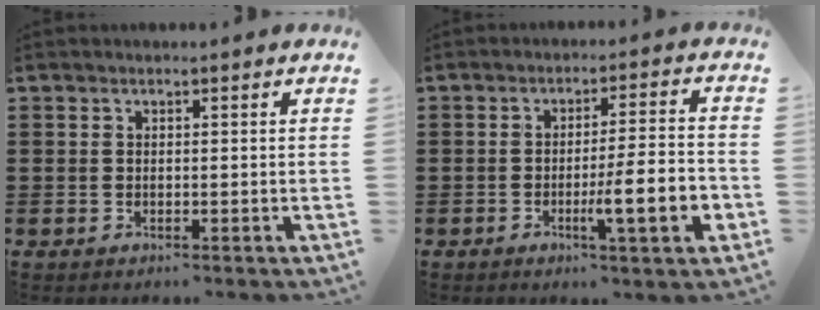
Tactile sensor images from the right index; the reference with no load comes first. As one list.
[{"total": 9.2, "force": [-2.9, 1.0, 8.7], "torque": [-0.130, -0.008, -0.049]}]